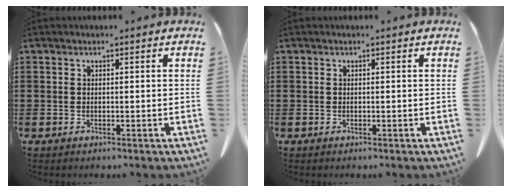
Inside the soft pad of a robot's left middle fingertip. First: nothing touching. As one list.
[{"total": 0.0}]